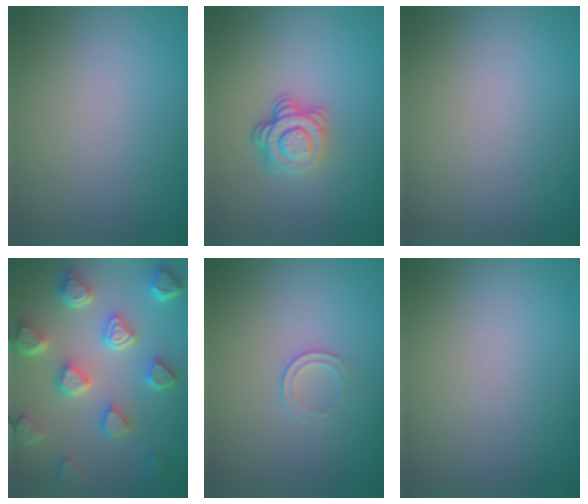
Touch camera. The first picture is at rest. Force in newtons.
{"total": 3.9, "press": 2.7, "slide": 2.8}
{"total": 0.0}
{"total": 7.1, "press": 5.5, "slide": 4.4}
{"total": 1.0, "press": 0.5, "slide": 0.9}
{"total": 0.0}